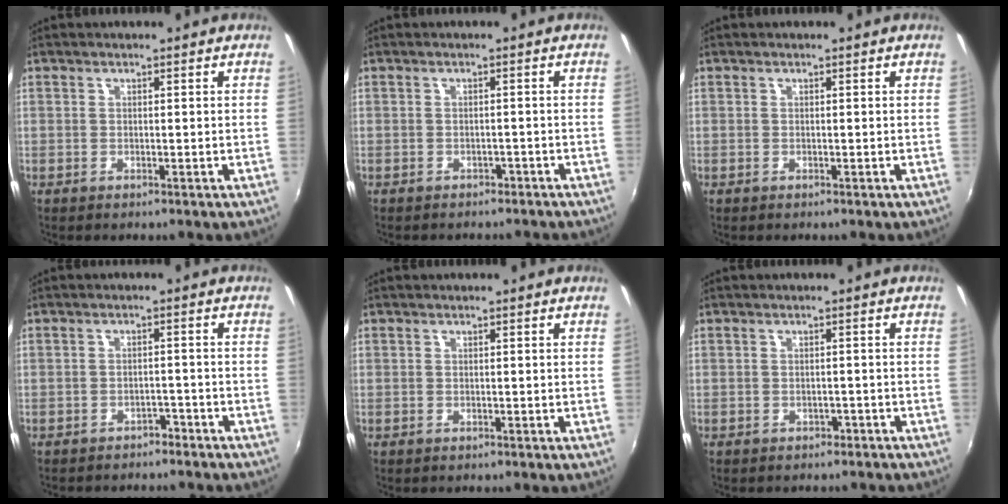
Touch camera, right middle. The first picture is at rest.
{"total": 3.7, "force": [-3.1, 1.7, 0.9], "torque": [-0.015, -0.006, -0.036]}
{"total": 0.0}
{"total": 5.1, "force": [-4.5, 2.2, 1.1], "torque": [-0.031, 0.001, -0.055]}
{"total": 0.0}
{"total": 3.2, "force": [-2.5, 1.7, 0.7], "torque": [-0.012, -0.003, -0.028]}